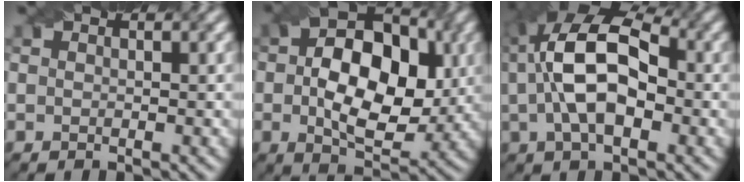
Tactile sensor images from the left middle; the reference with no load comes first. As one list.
[{"total": 10.8, "force": [0.3, 6.6, 8.5], "torque": [-0.131, 0.003, 0.001]}, {"total": 10.9, "force": [0.9, 5.9, 9.2], "torque": [-0.173, 0.024, 0.008]}]